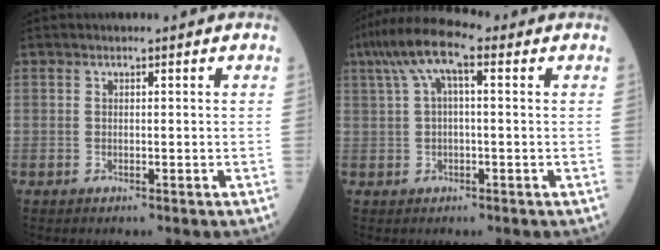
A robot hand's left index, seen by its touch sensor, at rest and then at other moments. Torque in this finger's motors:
{"motor_torque": [1.39, -0.75, 0.31, 0.08]}